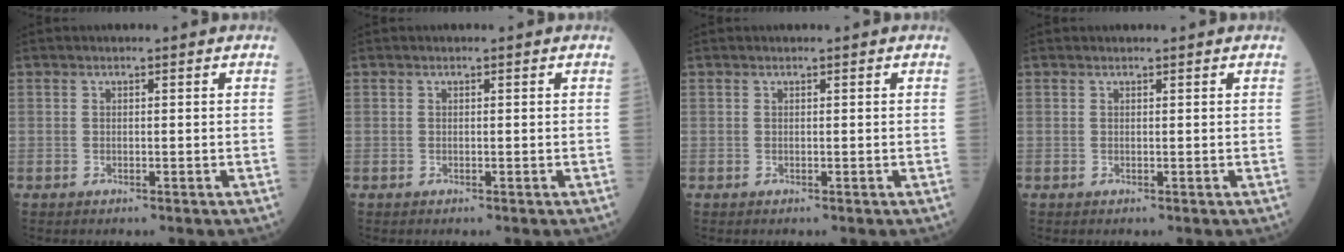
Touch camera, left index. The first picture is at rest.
{"total": 0.0}
{"total": 0.0}
{"total": 0.9, "force": [0.9, 0.0, 0.2], "torque": [-0.010, 0.004, 0.013]}